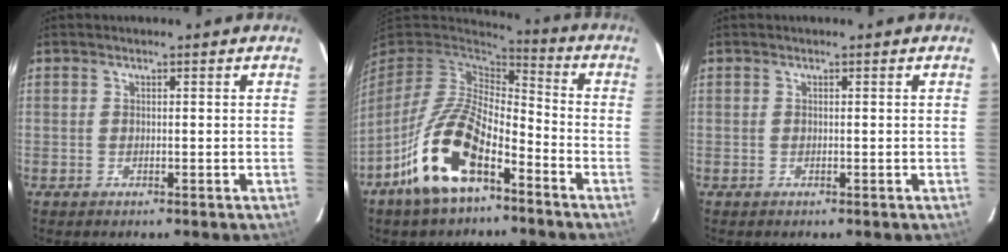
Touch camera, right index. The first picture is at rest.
{"total": 14.9, "force": [-8.0, 5.6, 11.3], "torque": [-0.233, -0.006, -0.150]}
{"total": 0.0}